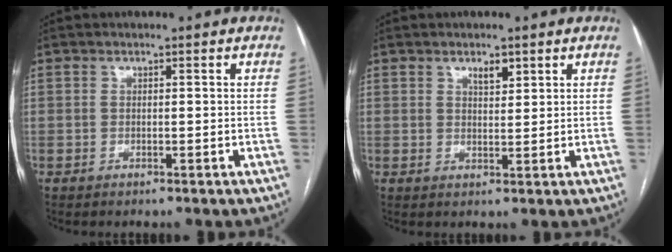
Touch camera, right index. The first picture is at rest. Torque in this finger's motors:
{"motor_torque": [-0.01, 0.03, 0.01, 0.02]}